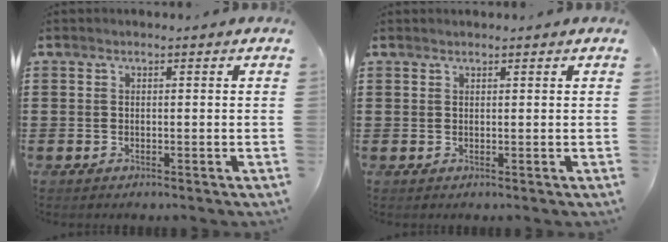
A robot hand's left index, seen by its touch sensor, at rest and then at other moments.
{"total": 0.6, "force": [0.5, 0.1, 0.2], "torque": [-0.005, 0.000, 0.011]}